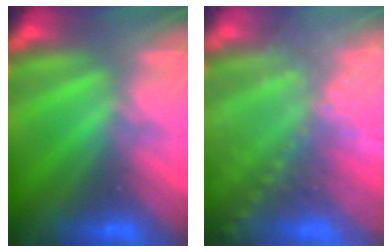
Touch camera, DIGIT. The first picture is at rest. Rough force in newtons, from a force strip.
{"total": 6.8}